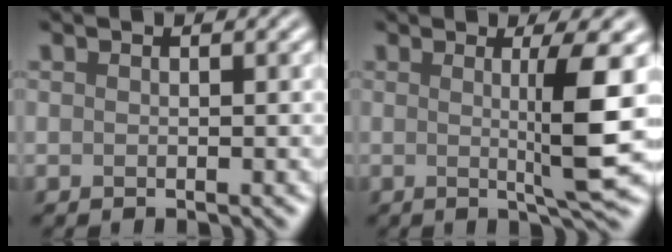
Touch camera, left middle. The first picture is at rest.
{"total": 5.5, "force": [0.4, 0.5, 5.5], "torque": [-0.089, -0.005, 0.010]}